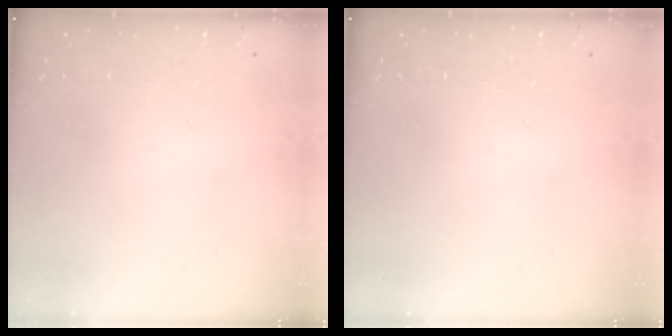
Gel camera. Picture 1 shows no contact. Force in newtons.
{"total": 0.0}